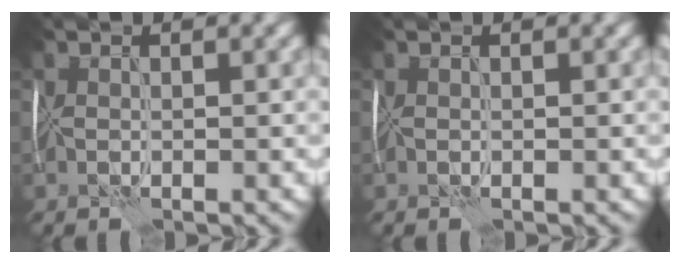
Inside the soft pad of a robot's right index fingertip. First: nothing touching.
{"total": 0.0}